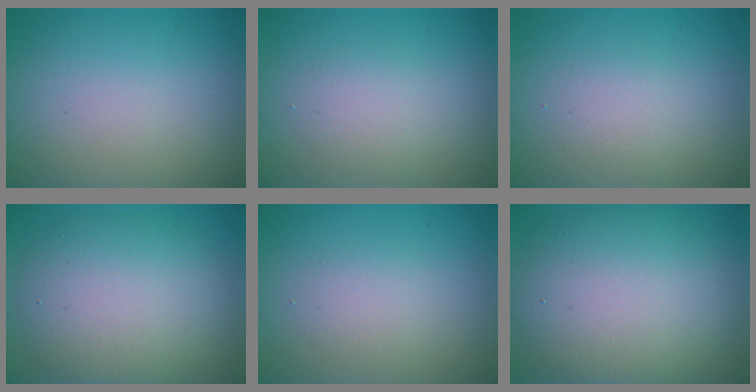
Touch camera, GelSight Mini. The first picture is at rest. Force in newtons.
{"total": 2.1, "press": 2.1, "slide": 0.0}
{"total": 1.9, "press": 1.9, "slide": 0.0}
{"total": 7.8, "press": 7.8, "slide": 0.3}
{"total": 1.8, "press": 1.8, "slide": 0.1}
{"total": 11.6, "press": 11.5, "slide": 1.0}